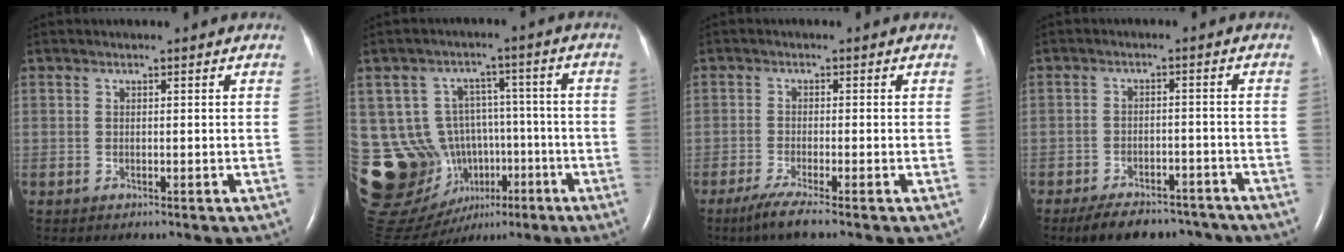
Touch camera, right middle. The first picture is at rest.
{"total": 17.4, "force": [-4.5, 14.7, 8.1], "torque": [-0.168, 0.047, -0.042]}
{"total": 3.7, "force": [-2.6, -0.4, 2.6], "torque": [-0.056, -0.012, -0.052]}
{"total": 10.4, "force": [-8.5, 4.6, 3.8], "torque": [-0.050, 0.007, -0.120]}